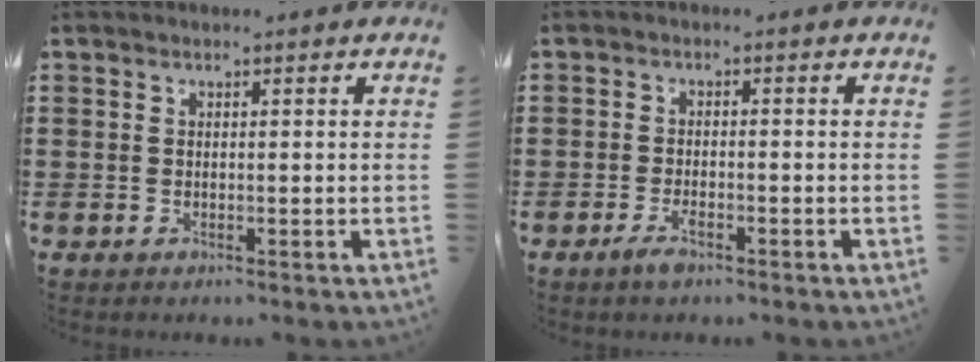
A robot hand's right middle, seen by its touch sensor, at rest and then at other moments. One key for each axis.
{"total": 2.7, "fx": -1.6, "fy": 0.8, "fz": 2.0, "tx": -0.040, "ty": -0.001, "tz": -0.032}